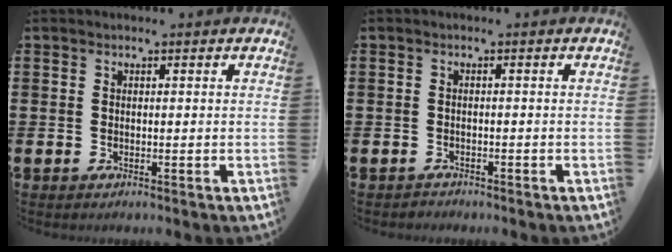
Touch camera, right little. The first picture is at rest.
{"total": 0.7, "force": [-0.7, 0.2, -0.1], "torque": [0.000, 0.001, -0.015]}